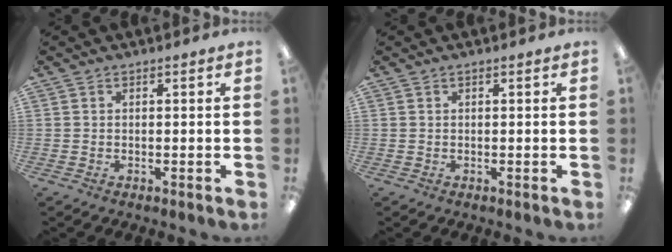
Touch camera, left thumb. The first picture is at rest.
{"total": 0.0}